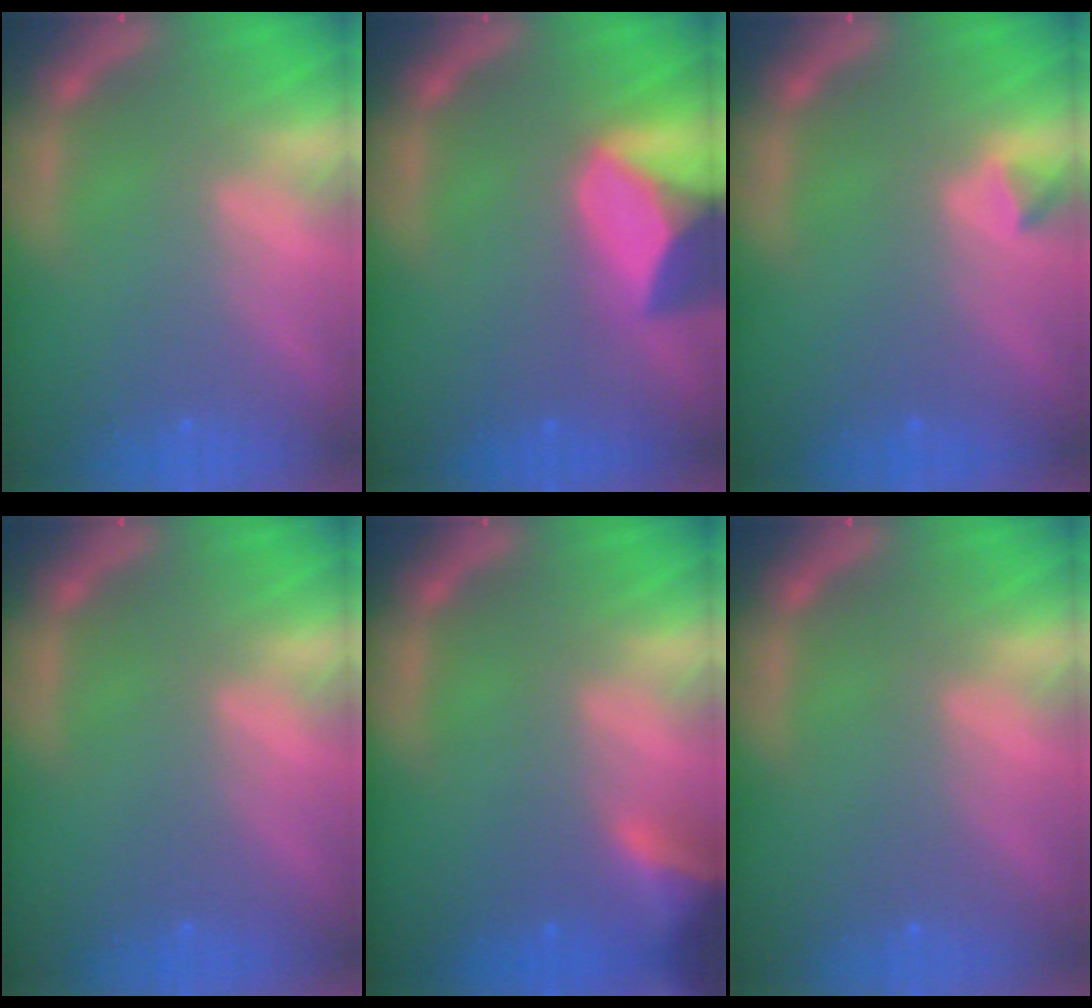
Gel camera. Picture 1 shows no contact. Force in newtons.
{"total": 8.4}
{"total": 0.9}
{"total": 0.0}
{"total": 3.9}
{"total": 0.0}